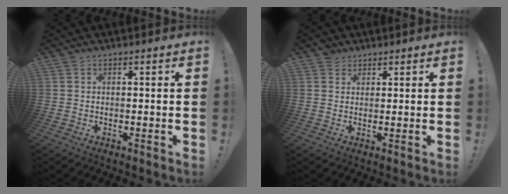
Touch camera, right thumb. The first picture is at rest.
{"total": 3.1, "force": [2.1, 2.3, 0.4], "torque": [-0.003, -0.005, 0.038]}